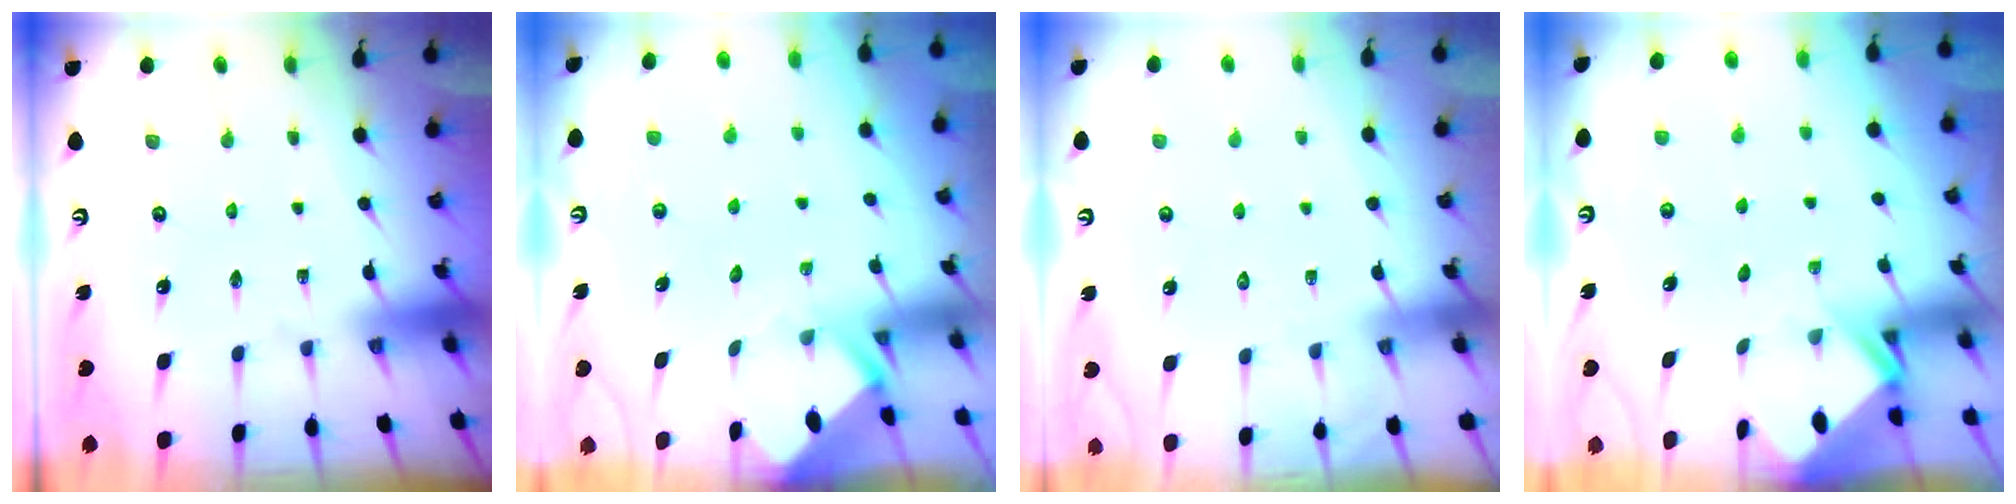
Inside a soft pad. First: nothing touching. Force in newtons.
{"total": 3.0, "press": 3.0, "slide": 0.1}
{"total": 4.0, "press": 3.9, "slide": 0.5}
{"total": 3.0, "press": 3.0, "slide": 0.2}